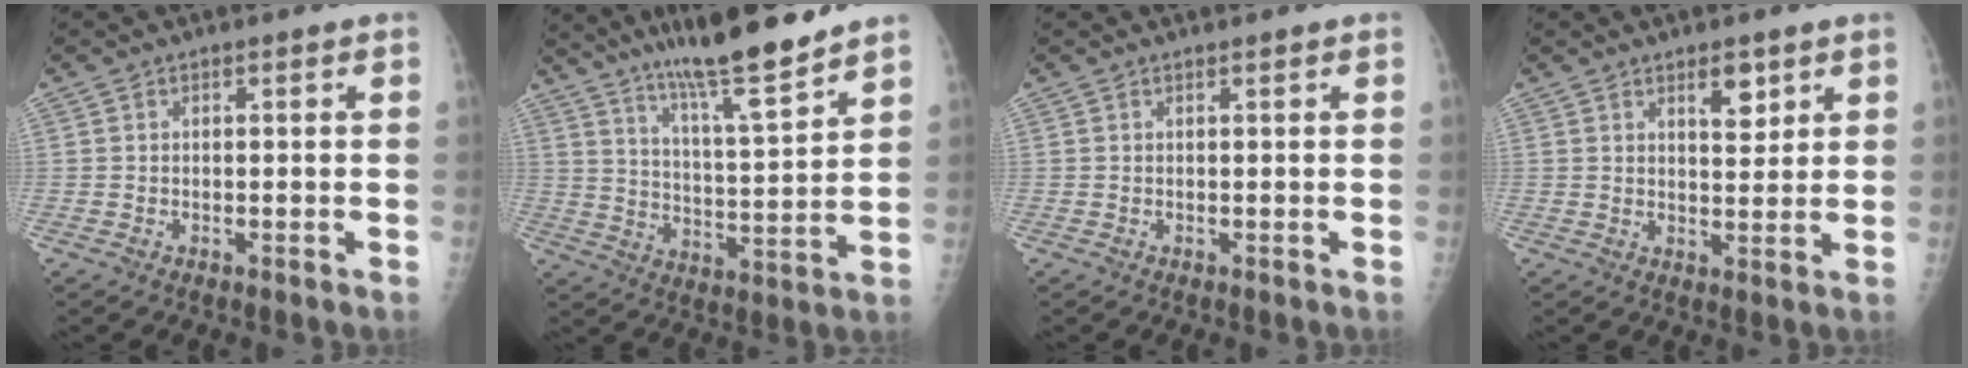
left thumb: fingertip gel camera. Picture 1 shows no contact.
{"total": 14.6, "force": [11.5, 1.0, 8.9], "torque": [-0.136, -0.071, 0.196]}
{"total": 0.0}
{"total": 4.7, "force": [2.6, 2.2, 3.2], "torque": [-0.030, -0.017, 0.040]}